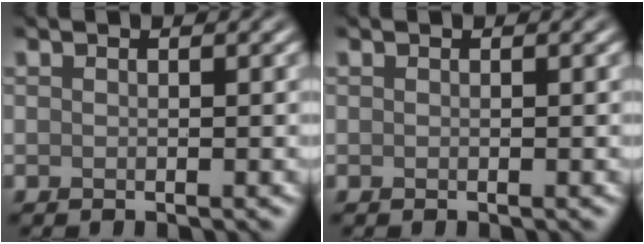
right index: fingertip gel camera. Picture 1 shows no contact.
{"total": 0.0}